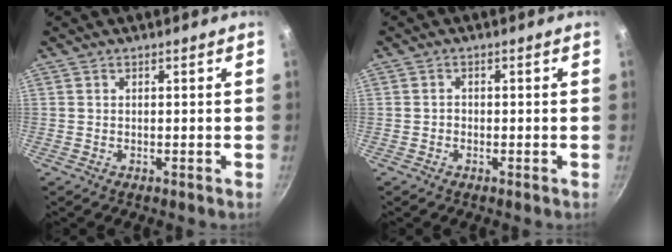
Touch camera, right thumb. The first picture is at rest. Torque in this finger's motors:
{"motor_torque": [-0.06, -0.18, -0.38, 0.24, -0.06]}